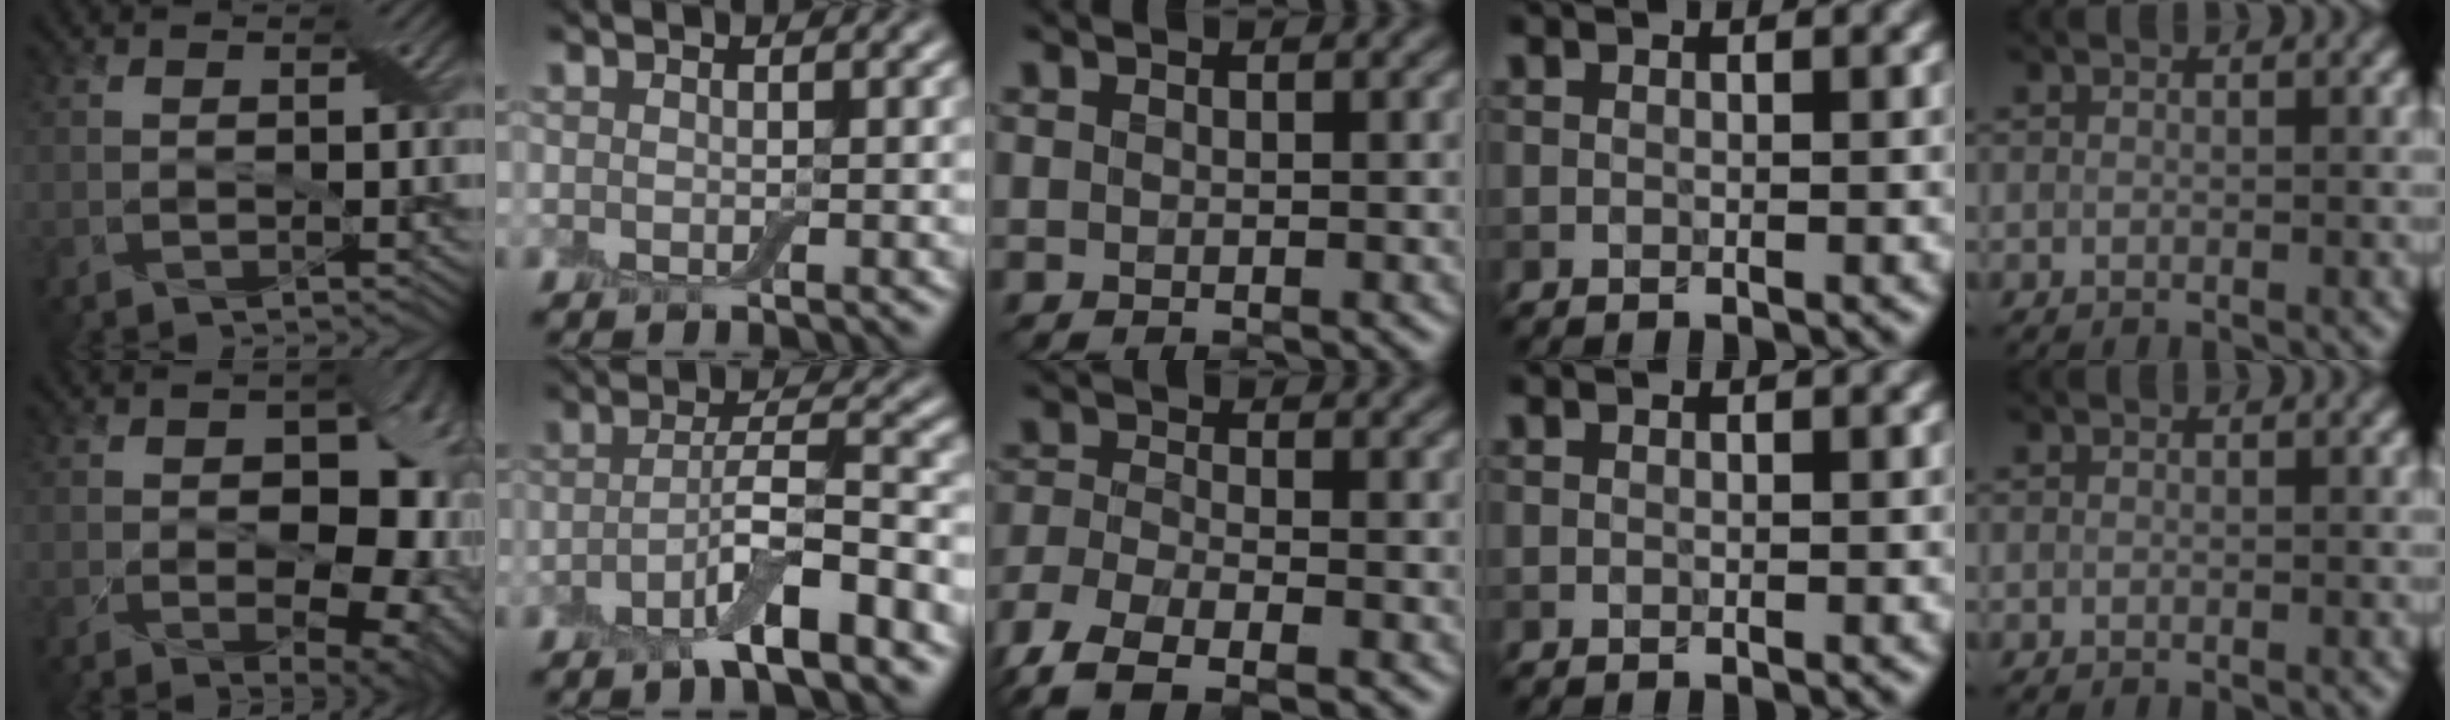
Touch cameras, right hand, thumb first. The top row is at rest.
{"thumb": {"total": 13.6, "force": [-0.9, 8.6, 10.5], "torque": [-0.095, -0.003, 0.012]}, "index": {"total": 5.8, "force": [-3.2, 1.0, 4.8], "torque": [-0.080, 0.007, -0.060]}, "middle": {"total": 6.0, "force": [-4.3, 2.1, 3.7], "torque": [-0.078, -0.013, -0.092]}}